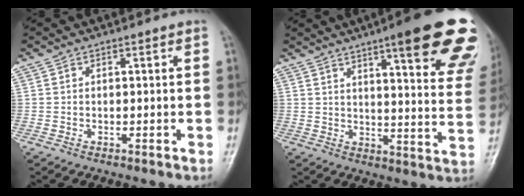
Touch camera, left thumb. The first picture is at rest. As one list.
[{"total": 23.2, "force": [14.0, 4.2, 18.0], "torque": [-0.198, -0.046, 0.169]}]